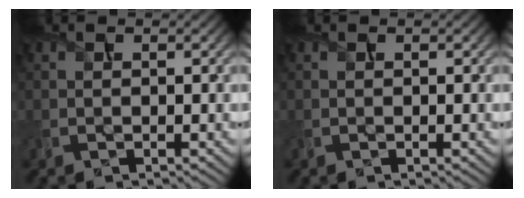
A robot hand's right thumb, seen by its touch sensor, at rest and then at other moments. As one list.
[{"total": 0.0}]